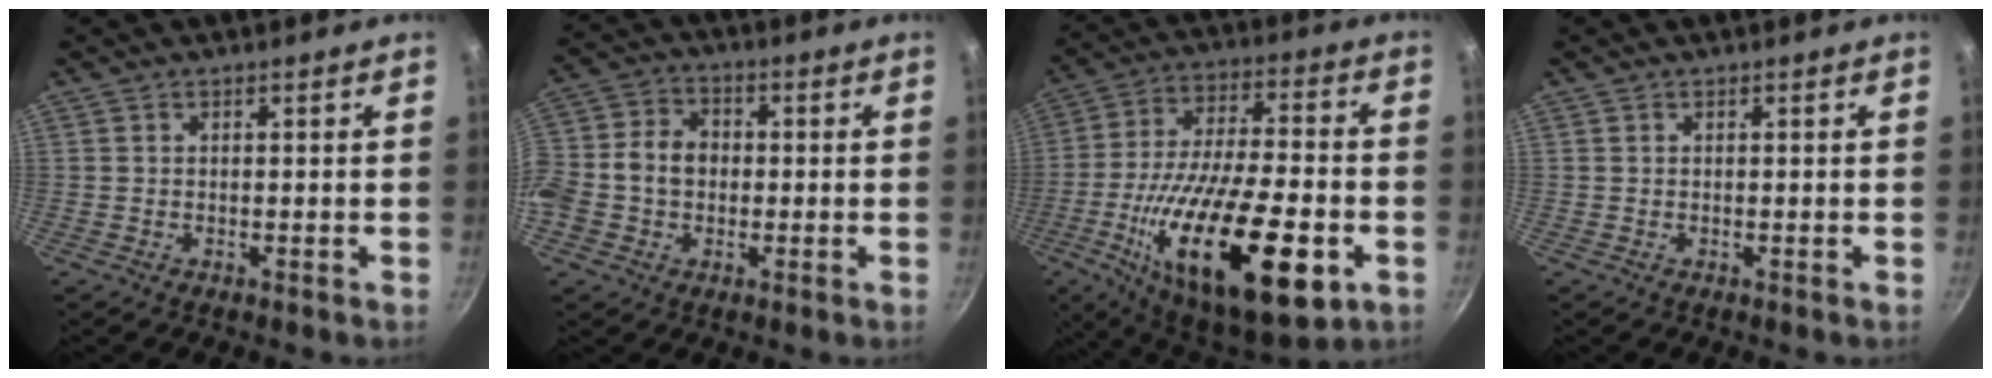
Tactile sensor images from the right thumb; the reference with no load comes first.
{"total": 12.7, "force": [-1.2, 10.1, 7.7], "torque": [-0.142, 0.035, -0.037]}
{"total": 29.9, "force": [-10.0, 11.1, 25.9], "torque": [-0.425, 0.015, -0.156]}
{"total": 0.0}